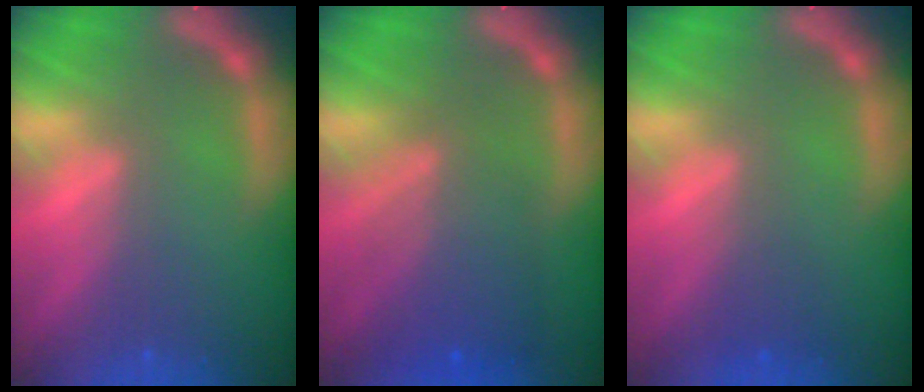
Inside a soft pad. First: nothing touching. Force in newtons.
{"total": 6.6}
{"total": 1.5}